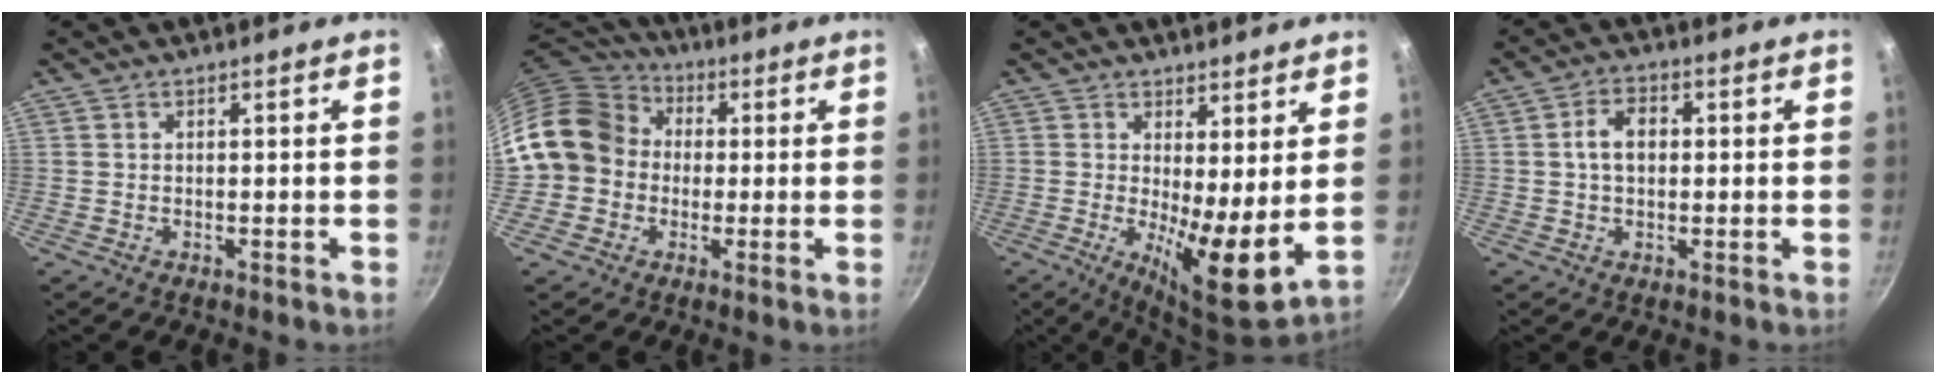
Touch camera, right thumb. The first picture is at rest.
{"total": 14.2, "force": [0.1, 12.6, 6.6], "torque": [-0.094, 0.039, -0.013]}
{"total": 10.4, "force": [1.6, 3.1, 9.8], "torque": [-0.150, -0.035, 0.023]}
{"total": 5.4, "force": [0.5, 3.7, 3.9], "torque": [-0.055, 0.015, 0.002]}